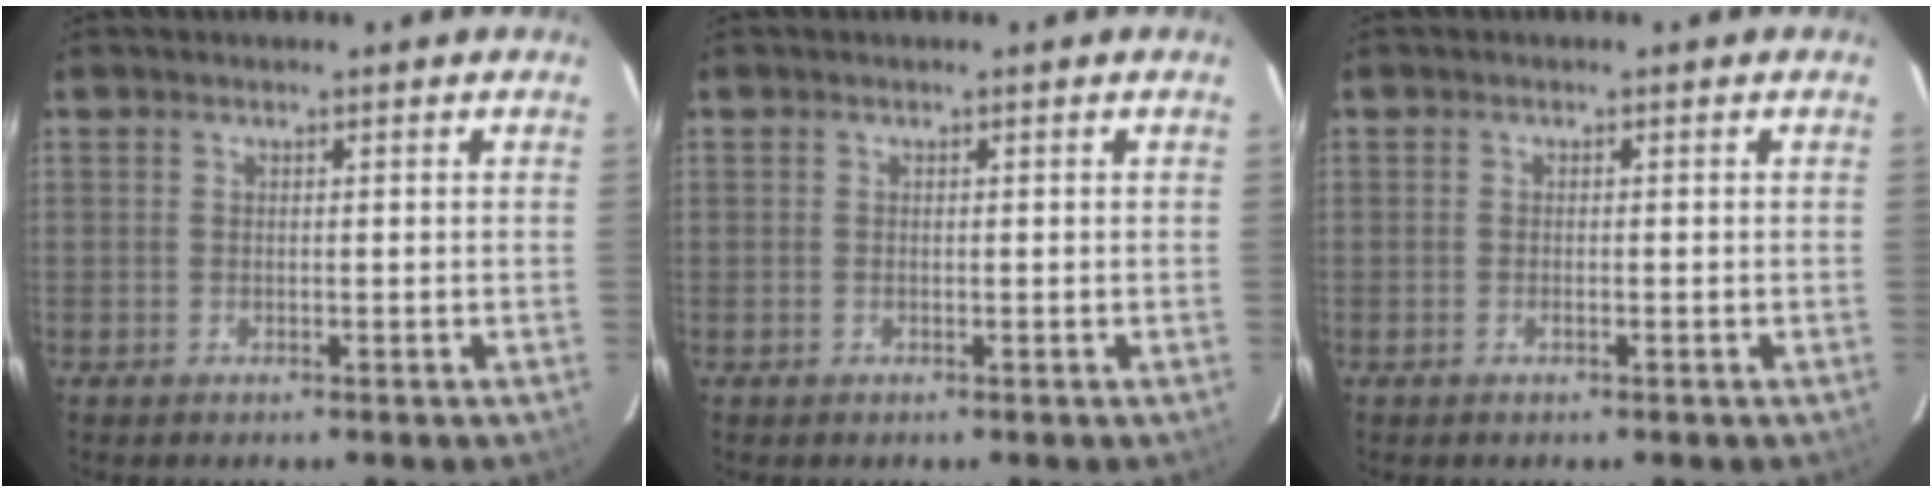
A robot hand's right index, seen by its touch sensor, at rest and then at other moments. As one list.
[{"total": 0.0}, {"total": 0.7, "force": [-0.4, 0.0, 0.6], "torque": [-0.011, 0.002, -0.008]}]